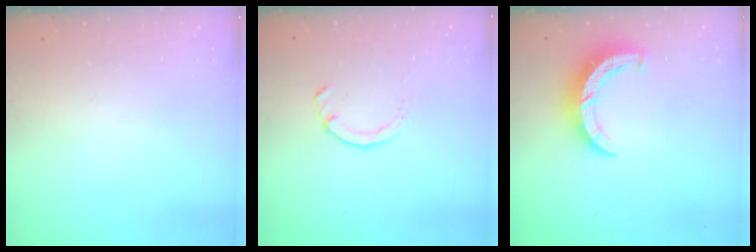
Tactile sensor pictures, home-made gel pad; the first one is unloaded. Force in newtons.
{"total": 2.8, "press": 2.8, "slide": 0.4}
{"total": 8.0, "press": 8.0, "slide": 0.3}